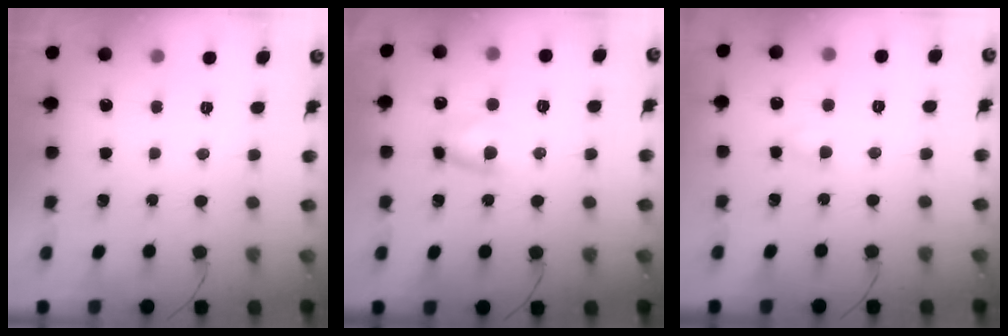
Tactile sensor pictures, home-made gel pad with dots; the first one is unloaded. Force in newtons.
{"total": 6.9, "press": 6.8, "slide": 0.3}
{"total": 3.2, "press": 3.0, "slide": 1.1}